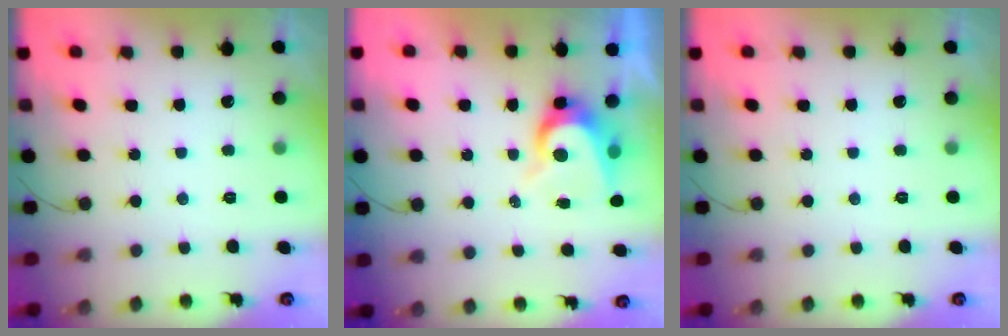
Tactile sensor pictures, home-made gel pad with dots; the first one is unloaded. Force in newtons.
{"total": 8.9, "press": 8.9, "slide": 0.9}
{"total": 0.0}